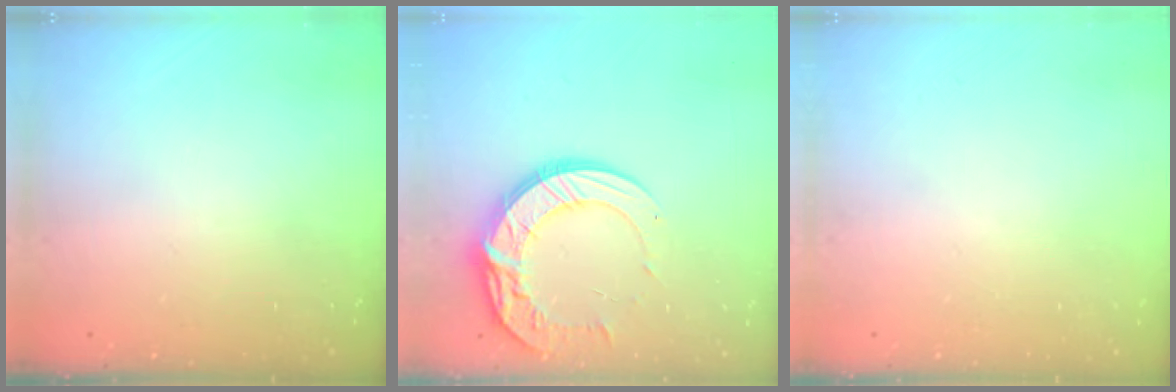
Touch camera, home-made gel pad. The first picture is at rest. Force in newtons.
{"total": 15.2, "press": 15.2, "slide": 1.3}
{"total": 0.0}